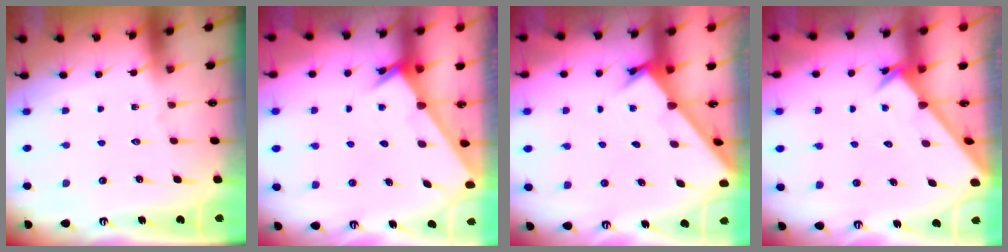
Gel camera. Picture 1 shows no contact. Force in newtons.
{"total": 2.4, "press": 2.4, "slide": 0.2}
{"total": 1.9, "press": 1.9, "slide": 0.2}
{"total": 2.6, "press": 2.6, "slide": 0.2}